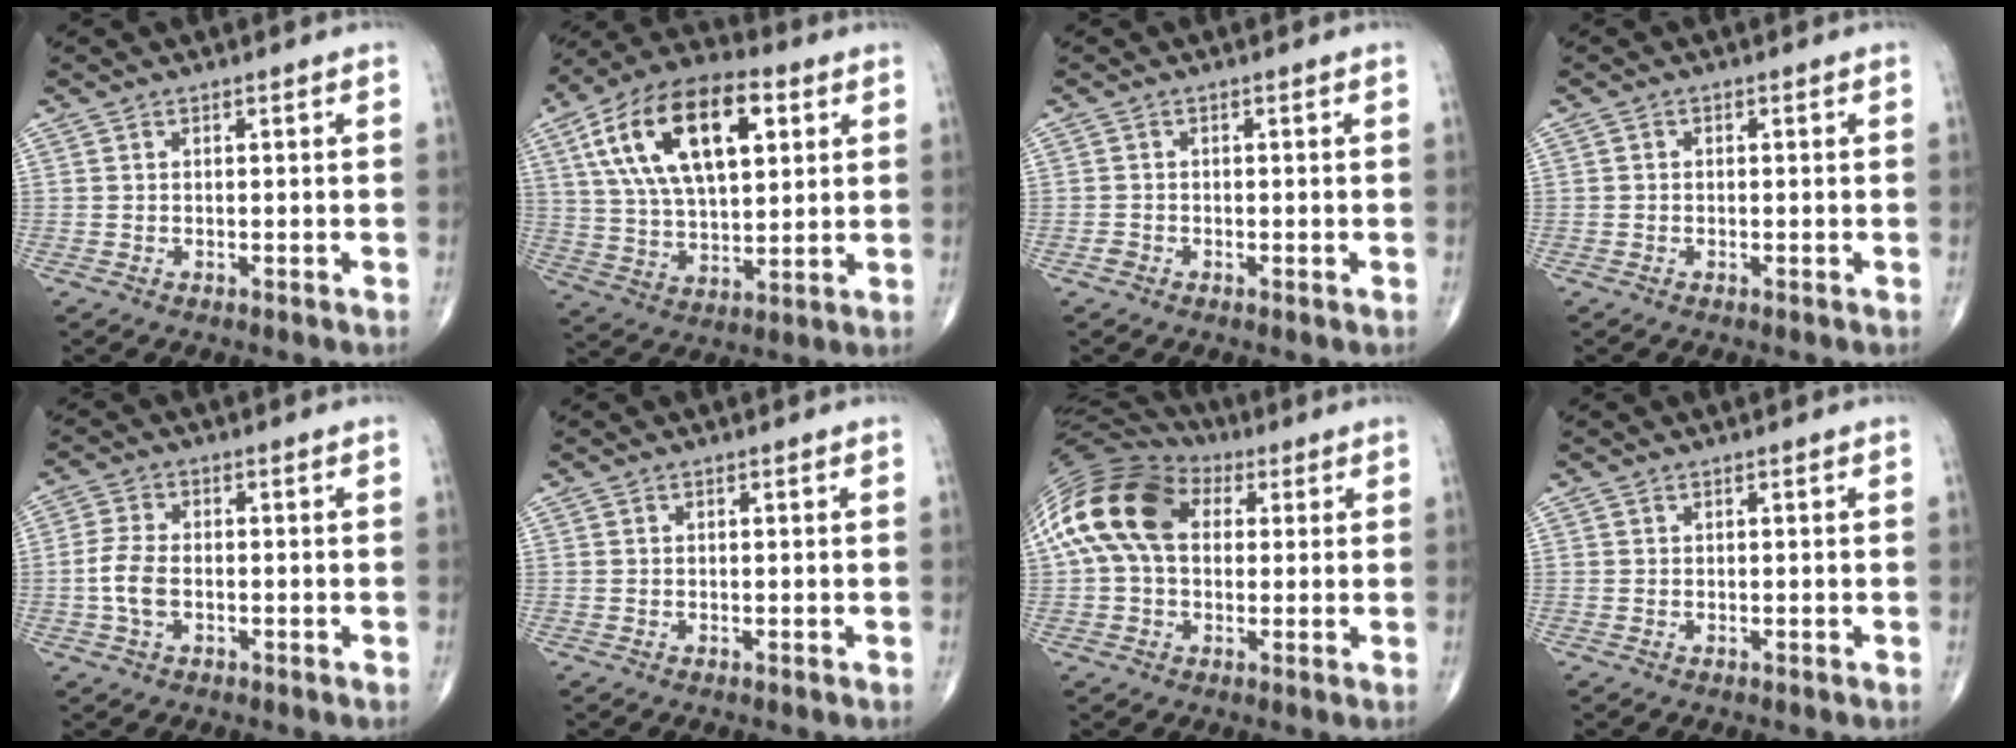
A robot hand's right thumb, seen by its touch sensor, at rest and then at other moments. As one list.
[{"total": 21.9, "force": [7.4, 11.0, 17.4], "torque": [-0.294, -0.003, 0.125]}, {"total": 1.0, "force": [-0.6, 0.7, 0.4], "torque": [-0.007, 0.000, -0.014]}, {"total": 0.6, "force": [-0.1, 0.5, 0.3], "torque": [-0.001, 0.001, -0.006]}, {"total": 5.3, "force": [-1.1, 3.2, 4.2], "torque": [-0.095, 0.012, -0.024]}, {"total": 0.0}, {"total": 17.5, "force": [3.6, 11.8, 12.4], "torque": [-0.250, 0.039, 0.057]}, {"total": 0.0}]